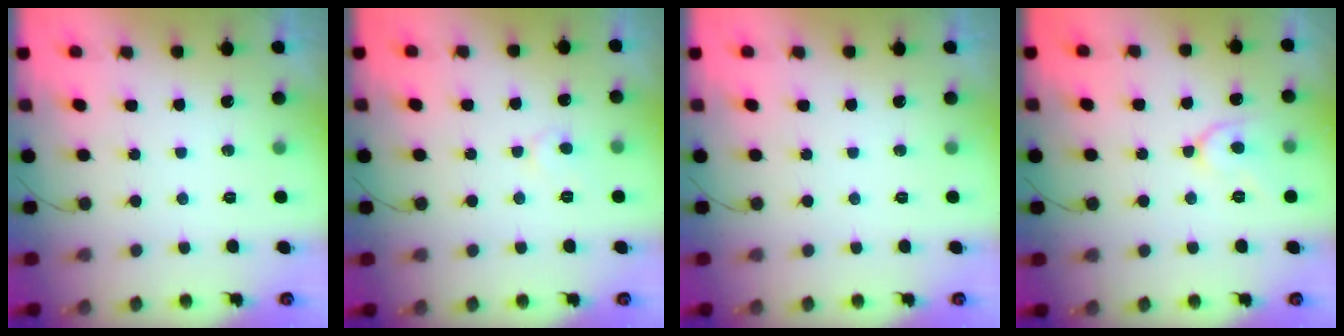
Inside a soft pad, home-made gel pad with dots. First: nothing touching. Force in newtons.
{"total": 4.4, "press": 4.4, "slide": 0.5}
{"total": 0.0}
{"total": 7.5, "press": 7.4, "slide": 0.9}